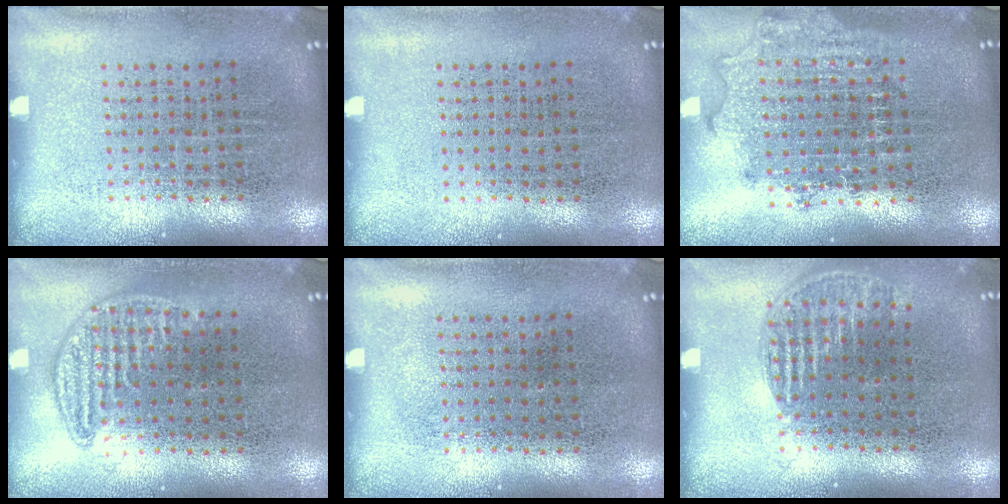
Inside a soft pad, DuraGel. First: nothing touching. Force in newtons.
{"total": 0.0}
{"total": 1.8, "press": 1.5, "slide": 1.0}
{"total": 0.8, "press": 0.8, "slide": 0.3}
{"total": 0.0}
{"total": 1.1, "press": 1.0, "slide": 0.5}